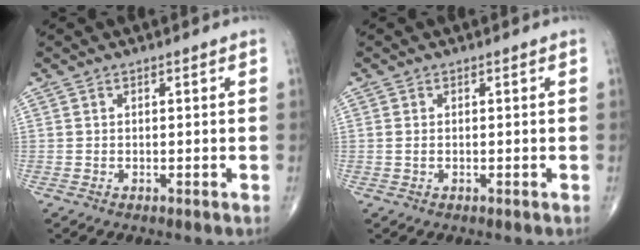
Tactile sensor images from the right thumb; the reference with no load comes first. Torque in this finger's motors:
{"motor_torque": [-0.08, 0.08, 0.21, 0.28, -0.02]}